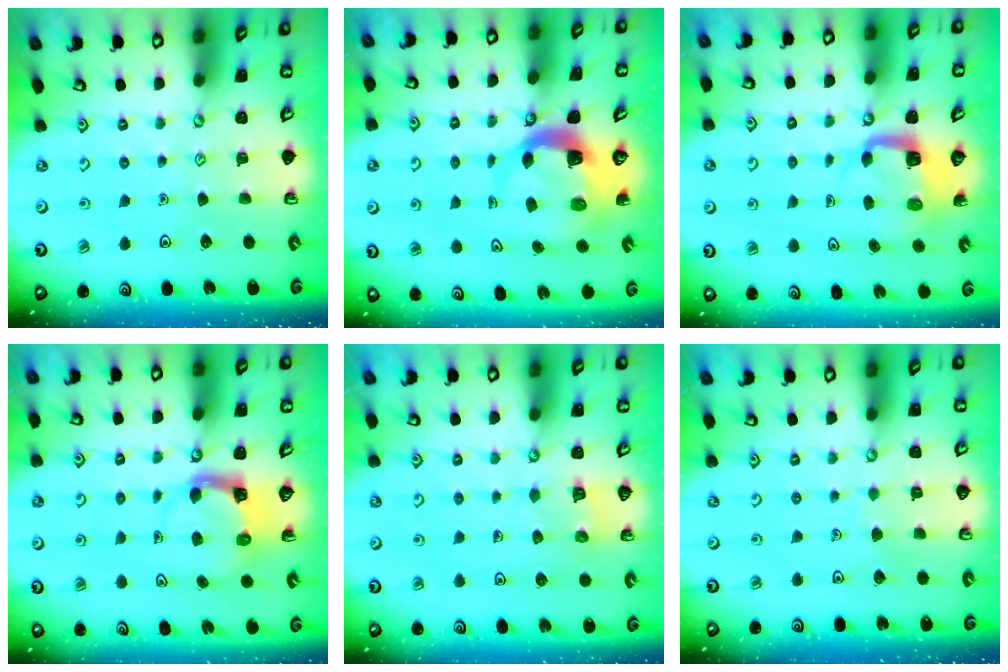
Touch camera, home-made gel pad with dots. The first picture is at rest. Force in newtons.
{"total": 5.6, "press": 5.6, "slide": 0.8}
{"total": 4.9, "press": 4.9, "slide": 0.4}
{"total": 3.9, "press": 3.9, "slide": 0.4}
{"total": 3.3, "press": 3.3, "slide": 0.2}
{"total": 2.4, "press": 2.4, "slide": 0.1}